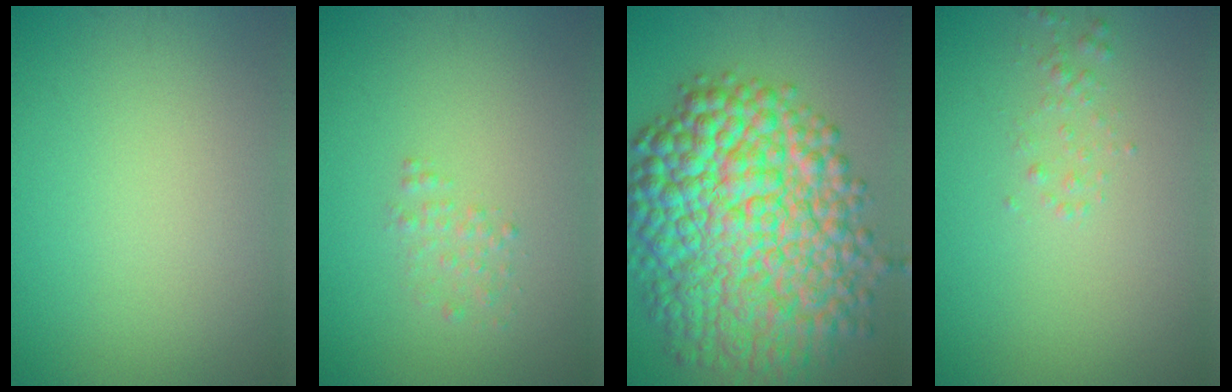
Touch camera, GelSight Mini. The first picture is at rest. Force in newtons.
{"total": 1.2, "press": 1.2, "slide": 0.0}
{"total": 15.5, "press": 15.5, "slide": 0.1}
{"total": 0.9, "press": 0.9, "slide": 0.0}